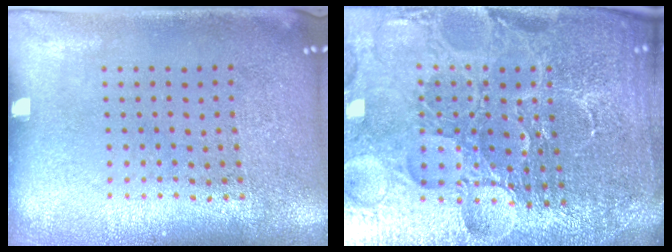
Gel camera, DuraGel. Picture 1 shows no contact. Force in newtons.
{"total": 6.9, "press": 6.0, "slide": 3.2}